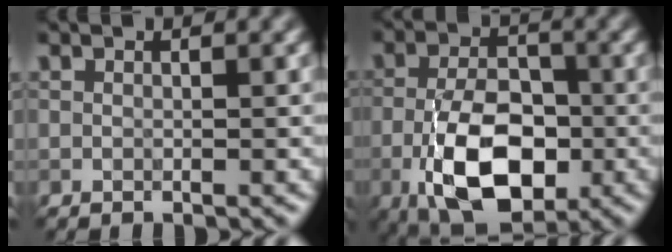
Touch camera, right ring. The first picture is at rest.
{"total": 9.0, "force": [-3.2, 4.7, 6.9], "torque": [-0.137, -0.006, -0.064]}